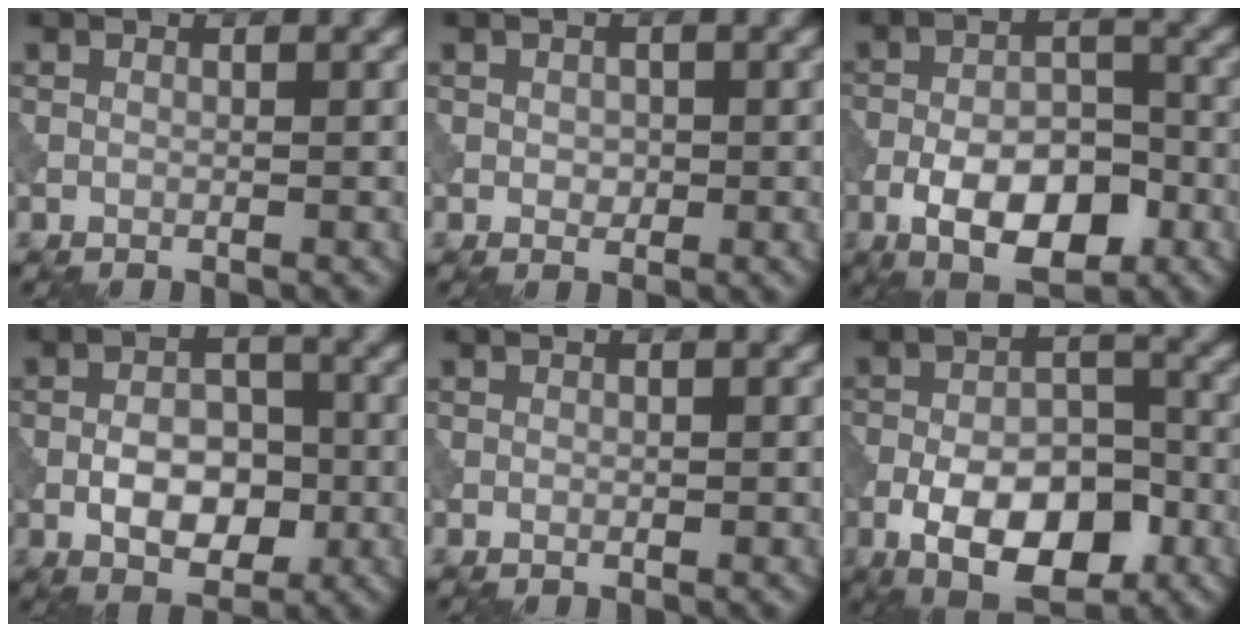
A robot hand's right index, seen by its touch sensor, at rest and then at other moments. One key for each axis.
{"total": 0.9, "fx": -0.2, "fy": 0.7, "fz": 0.5, "tx": -0.002, "ty": -0.001, "tz": 0.000}
{"total": 7.9, "fx": -3.8, "fy": 3.7, "fz": 5.8, "tx": -0.085, "ty": 0.006, "tz": -0.065}
{"total": 5.1, "fx": -1.6, "fy": 3.1, "fz": 3.8, "tx": -0.048, "ty": 0.005, "tz": -0.027}
{"total": 0.0}
{"total": 9.5, "fx": -4.4, "fy": 4.6, "fz": 7.0, "tx": -0.110, "ty": 0.003, "tz": -0.074}